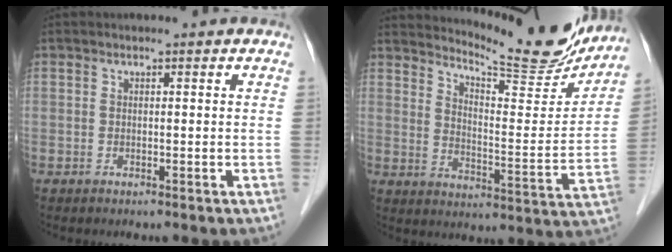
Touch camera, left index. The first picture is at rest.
{"total": 16.2, "force": [15.5, 1.1, 4.7], "torque": [-0.078, -0.056, 0.206]}